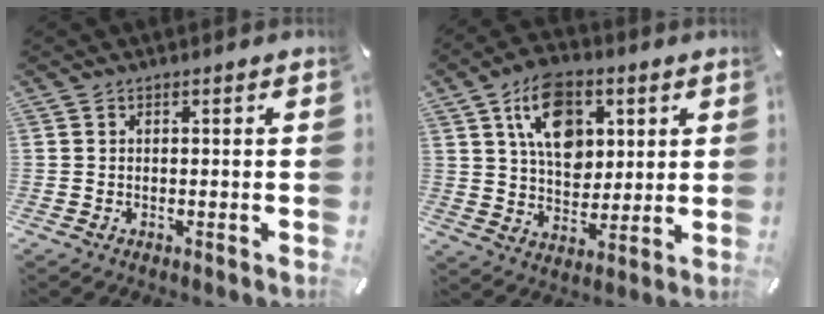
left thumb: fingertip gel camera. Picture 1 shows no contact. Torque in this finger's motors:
{"motor_torque": [2.46, 2.55, 2.07, -0.70, 0.27]}